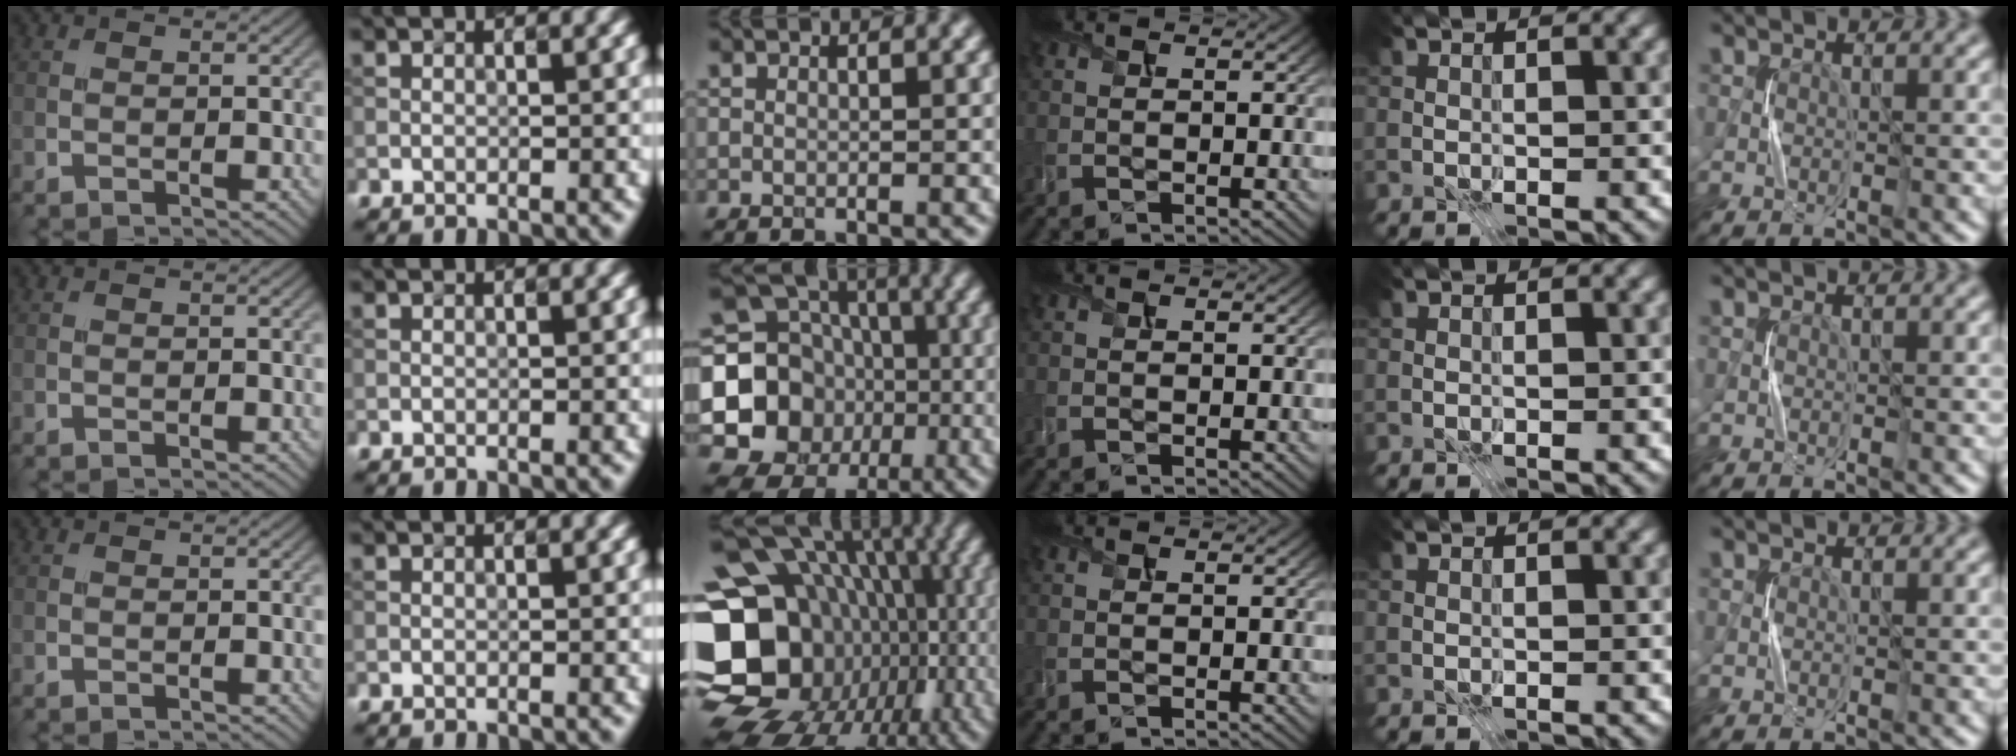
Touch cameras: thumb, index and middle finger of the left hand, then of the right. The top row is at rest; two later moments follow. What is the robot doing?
{"motion": "press", "object": "stapler"}